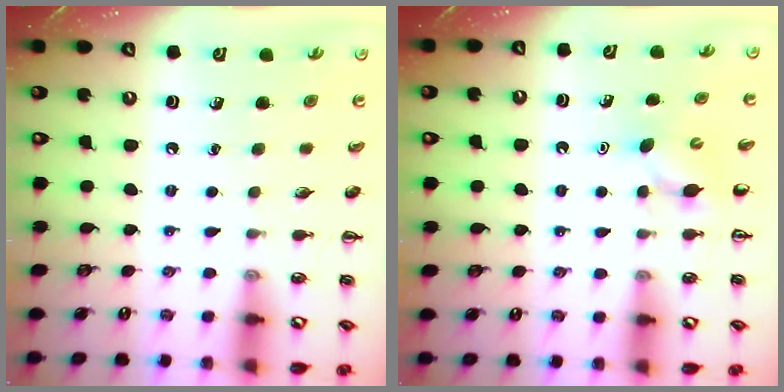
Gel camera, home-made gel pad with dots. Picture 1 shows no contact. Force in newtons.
{"total": 3.8, "press": 3.6, "slide": 1.3}